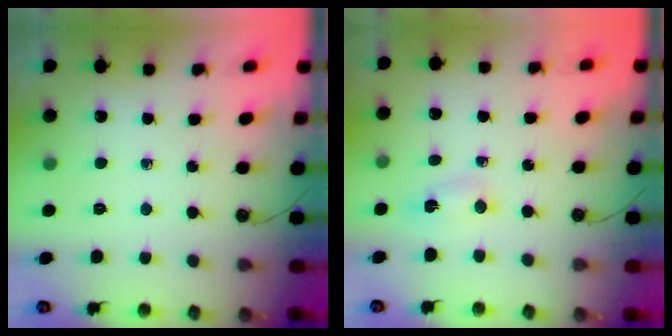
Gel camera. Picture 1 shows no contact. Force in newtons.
{"total": 2.6, "press": 1.3, "slide": 2.2}